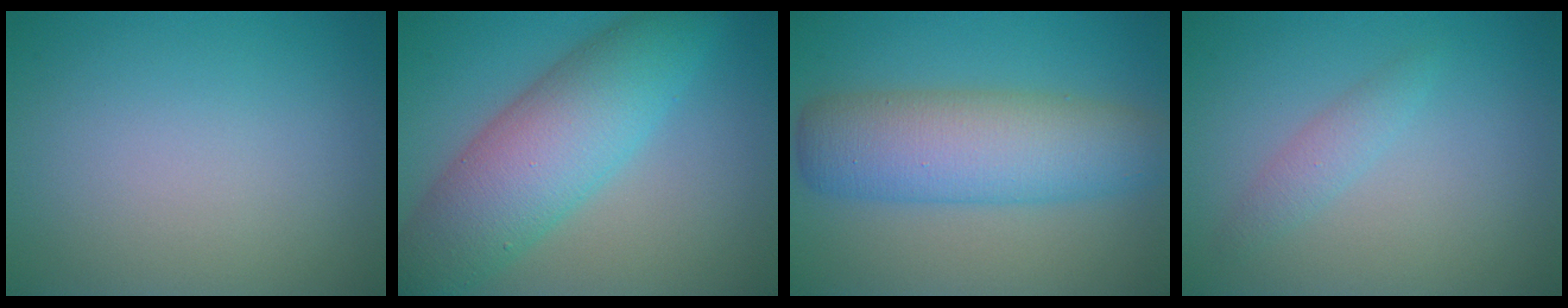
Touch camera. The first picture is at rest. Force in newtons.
{"total": 8.7, "press": 8.7, "slide": 0.1}
{"total": 7.6, "press": 7.6, "slide": 0.1}
{"total": 1.5, "press": 1.5, "slide": 0.0}